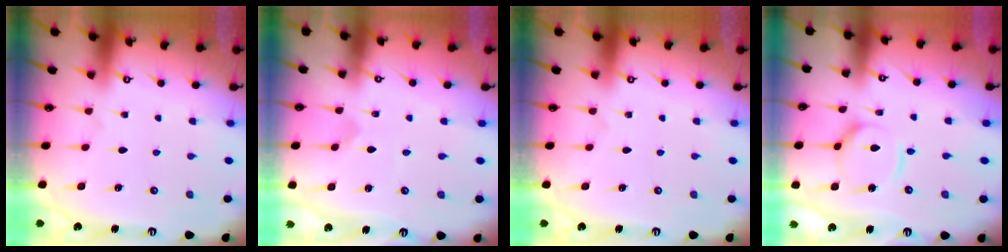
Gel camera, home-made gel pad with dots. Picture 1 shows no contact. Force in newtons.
{"total": 0.7, "press": 0.7, "slide": 0.1}
{"total": 0.0}
{"total": 10.7, "press": 10.6, "slide": 0.9}